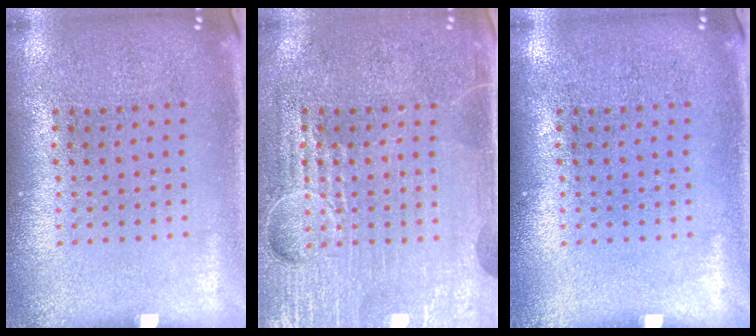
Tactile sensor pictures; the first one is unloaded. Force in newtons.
{"total": 4.2, "press": 4.1, "slide": 1.1}
{"total": 0.0}